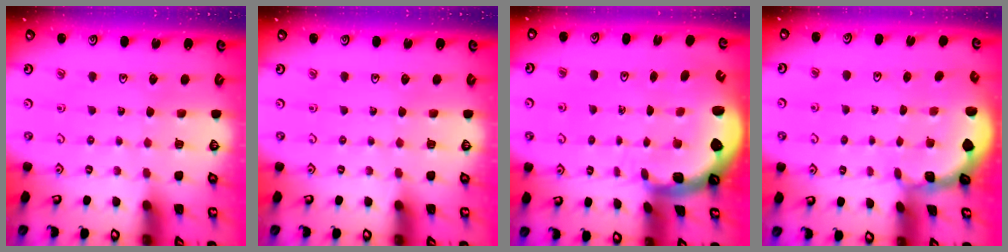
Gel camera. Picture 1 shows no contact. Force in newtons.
{"total": 0.0}
{"total": 3.9, "press": 3.0, "slide": 2.5}
{"total": 1.3, "press": 1.2, "slide": 0.2}